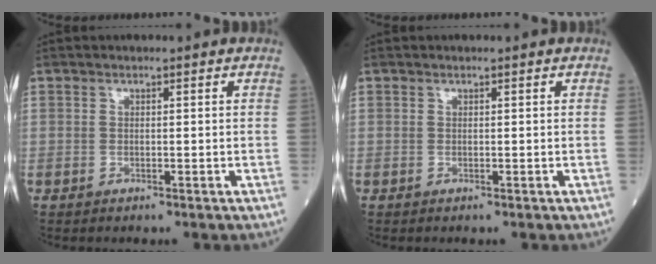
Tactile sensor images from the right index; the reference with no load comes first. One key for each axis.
{"total": 0.0}